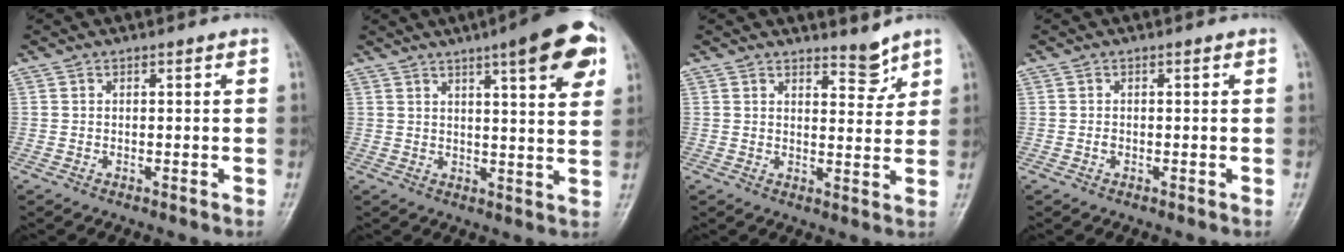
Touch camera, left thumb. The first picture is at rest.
{"total": 13.1, "force": [6.6, 2.7, 10.9], "torque": [-0.126, -0.018, 0.083]}
{"total": 3.7, "force": [3.2, 1.2, 1.3], "torque": [-0.004, -0.030, 0.051]}
{"total": 0.6, "force": [-0.1, 0.4, 0.4], "torque": [-0.003, 0.001, -0.002]}